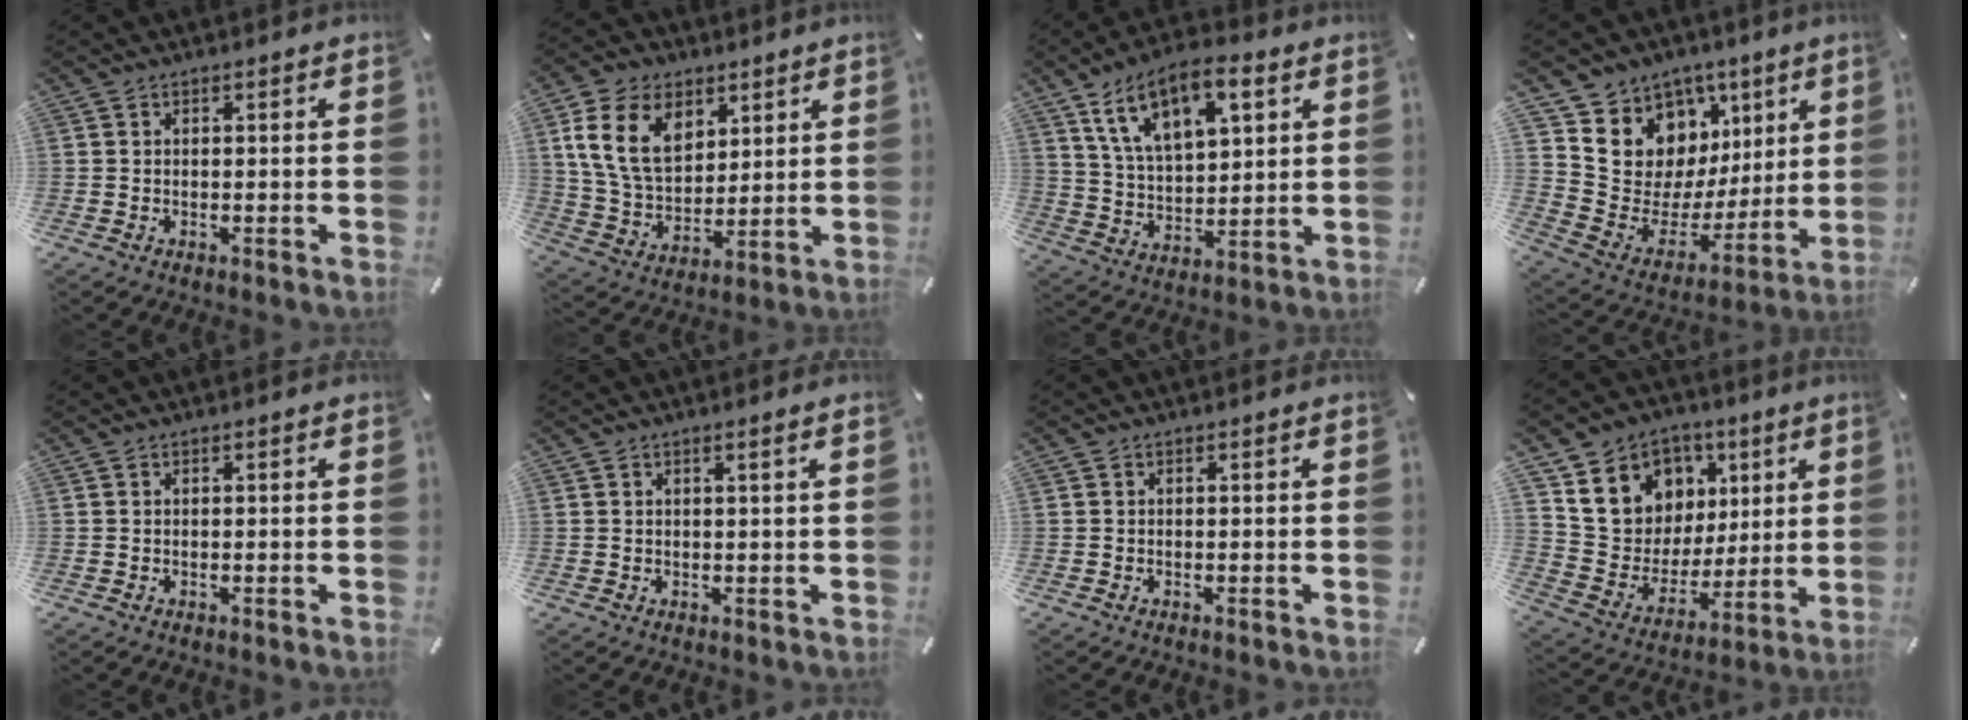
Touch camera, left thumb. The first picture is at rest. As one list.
[{"total": 15.3, "force": [6.3, 10.8, 8.8], "torque": [-0.195, -0.011, 0.119]}, {"total": 14.4, "force": [8.1, 7.4, 9.3], "torque": [-0.174, -0.019, 0.142]}, {"total": 12.4, "force": [5.5, 10.8, 2.7], "torque": [-0.039, -0.069, 0.114]}, {"total": 0.0}, {"total": 1.3, "force": [0.6, -0.1, 1.1], "torque": [-0.020, -0.002, 0.010]}, {"total": 0.0}, {"total": 14.6, "force": [6.1, 12.7, 3.8], "torque": [-0.061, -0.041, 0.124]}]